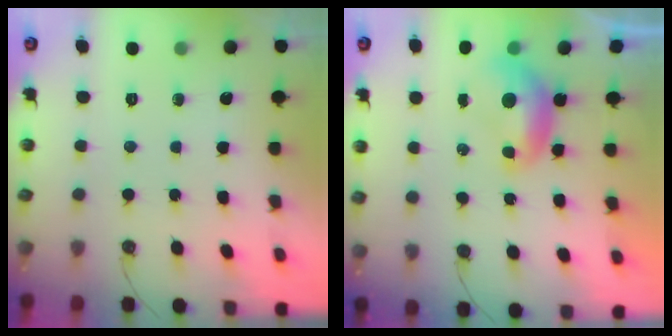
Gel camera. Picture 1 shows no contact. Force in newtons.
{"total": 0.0}